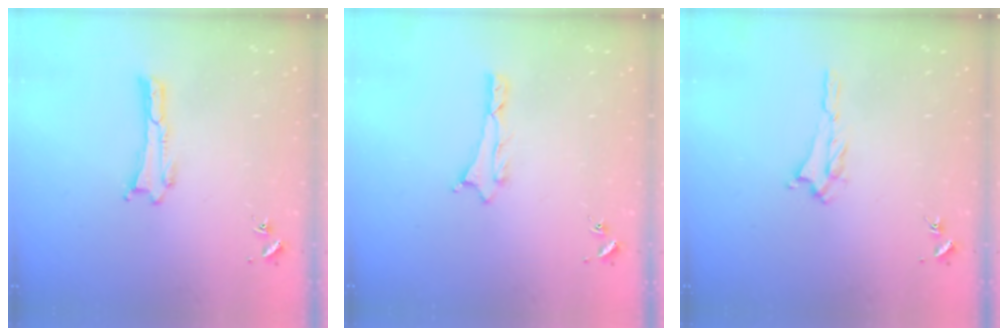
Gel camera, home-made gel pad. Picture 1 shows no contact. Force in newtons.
{"total": 0.8, "press": 0.8, "slide": 0.2}
{"total": 1.2, "press": 1.1, "slide": 0.5}